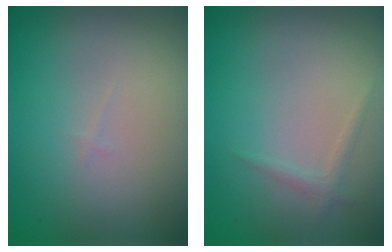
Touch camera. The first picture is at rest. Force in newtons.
{"total": 0.9, "press": 0.9, "slide": 0.0}